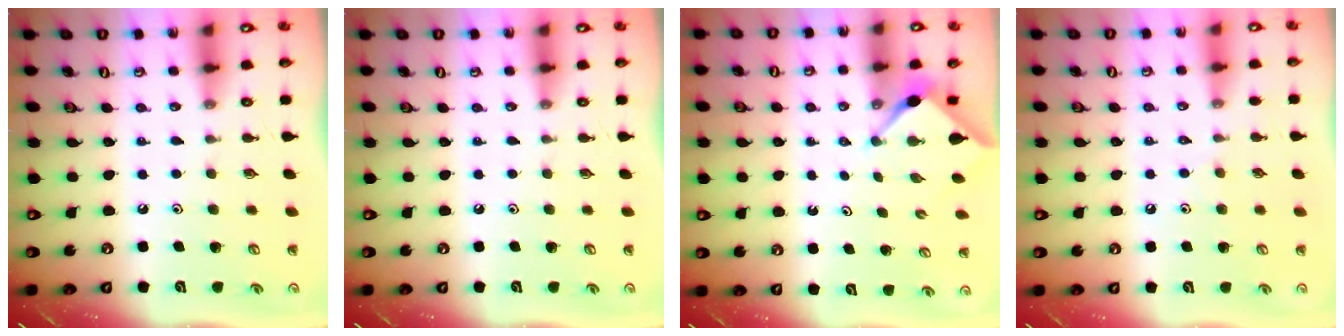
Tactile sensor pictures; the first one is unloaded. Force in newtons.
{"total": 0.0}
{"total": 3.0, "press": 2.9, "slide": 0.3}
{"total": 4.1, "press": 4.1, "slide": 0.6}